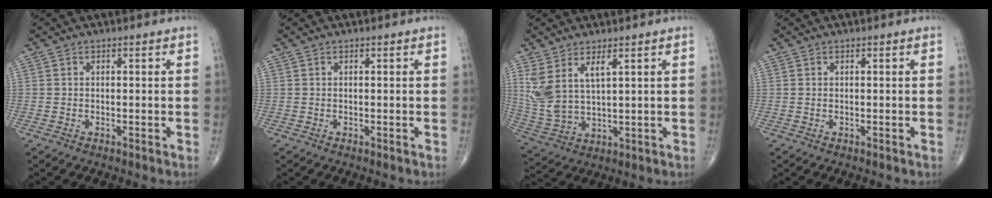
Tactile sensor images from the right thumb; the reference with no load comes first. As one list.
[{"total": 0.0}, {"total": 8.8, "force": [3.9, 3.7, 7.0], "torque": [-0.153, -0.020, 0.093]}, {"total": 0.0}]